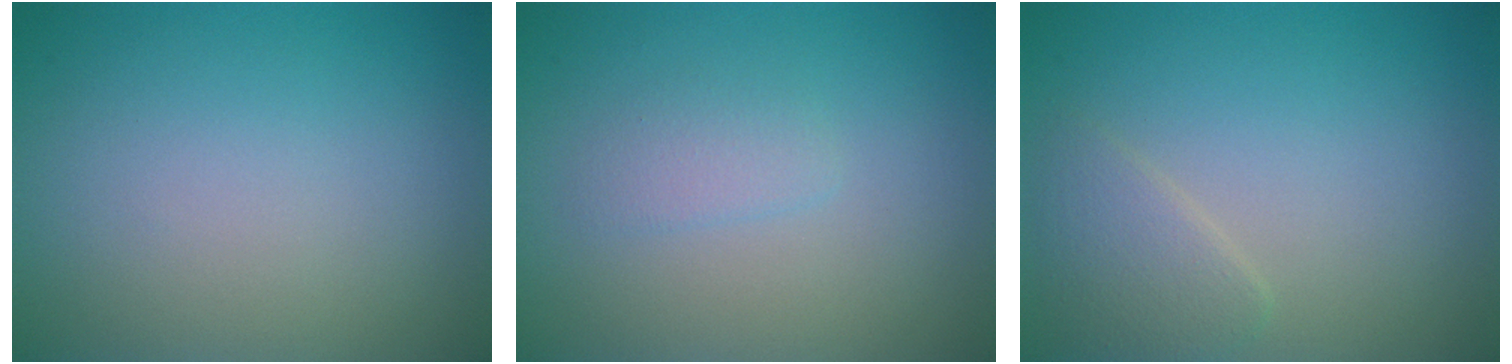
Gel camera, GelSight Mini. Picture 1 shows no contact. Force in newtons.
{"total": 1.2, "press": 1.2, "slide": 0.0}
{"total": 2.0, "press": 2.0, "slide": 0.1}